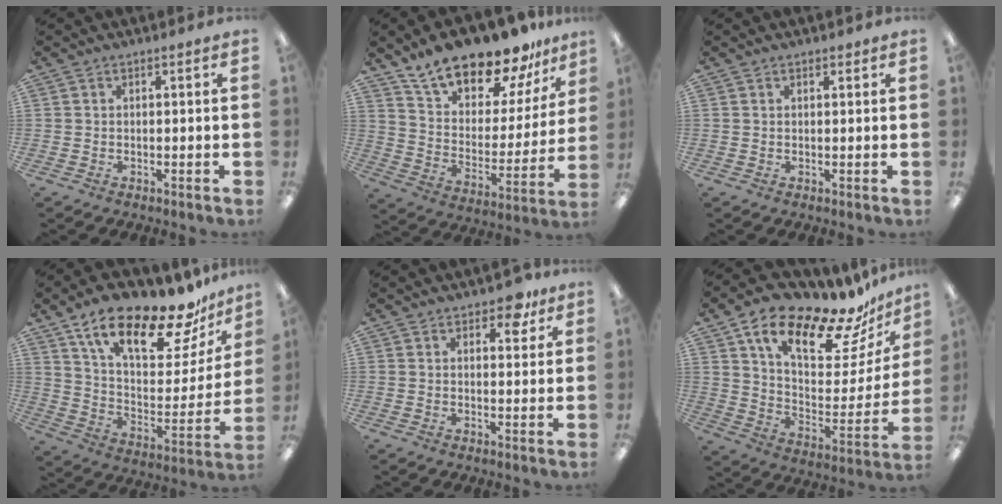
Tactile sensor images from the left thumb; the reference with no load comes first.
{"total": 18.6, "force": [16.4, 6.1, 6.1], "torque": [-0.115, -0.132, 0.289]}
{"total": 0.8, "force": [0.6, 0.4, 0.2], "torque": [-0.004, 0.000, 0.012]}
{"total": 21.9, "force": [16.7, 6.9, 12.3], "torque": [-0.206, -0.106, 0.281]}
{"total": 5.4, "force": [3.8, 2.7, 2.6], "torque": [-0.020, -0.014, 0.062]}
{"total": 19.2, "force": [15.7, 5.7, 9.5], "torque": [-0.161, -0.119, 0.262]}